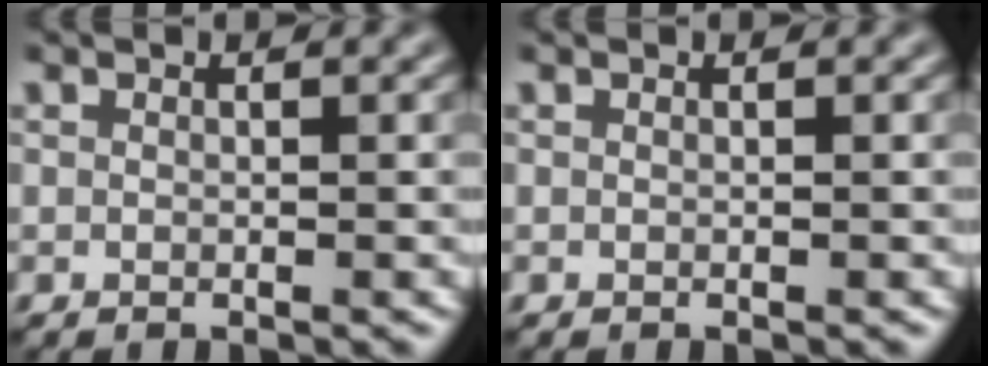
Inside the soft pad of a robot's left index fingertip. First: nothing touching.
{"total": 0.0}